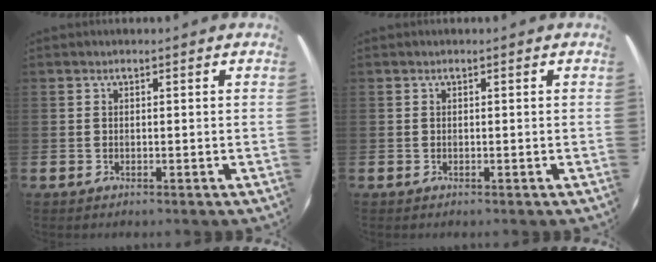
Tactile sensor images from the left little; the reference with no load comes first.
{"total": 0.0}